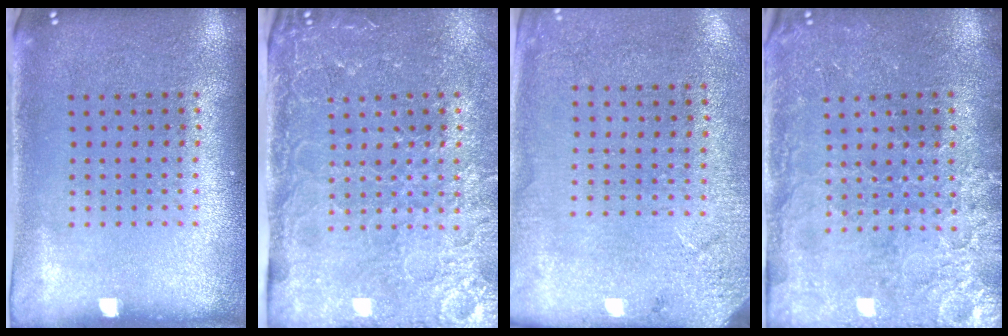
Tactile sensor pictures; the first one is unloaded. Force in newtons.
{"total": 4.1, "press": 3.6, "slide": 2.0}
{"total": 2.6, "press": 2.4, "slide": 1.1}
{"total": 3.3, "press": 3.1, "slide": 1.1}